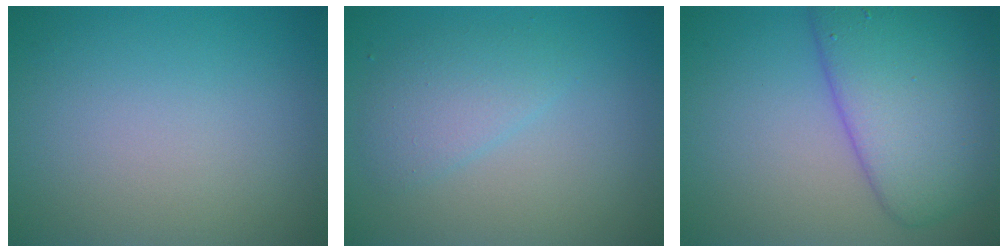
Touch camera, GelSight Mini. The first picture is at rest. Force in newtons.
{"total": 2.5, "press": 2.5, "slide": 0.1}
{"total": 7.9, "press": 7.9, "slide": 0.2}